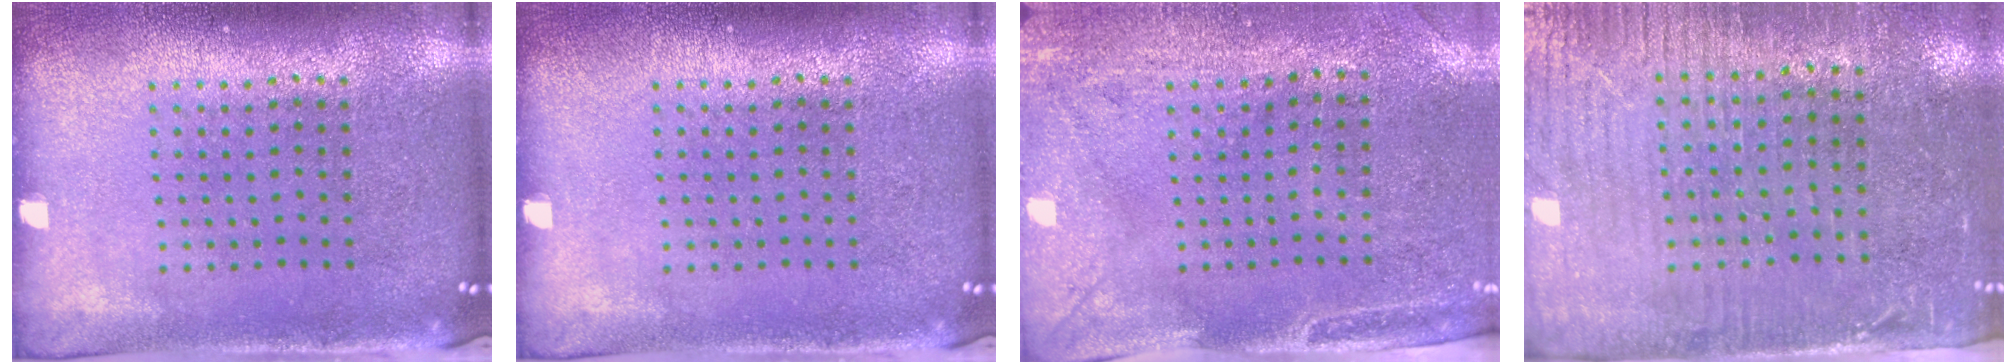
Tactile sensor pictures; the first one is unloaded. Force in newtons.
{"total": 0.0}
{"total": 3.0, "press": 2.4, "slide": 1.8}
{"total": 3.5, "press": 2.9, "slide": 1.8}